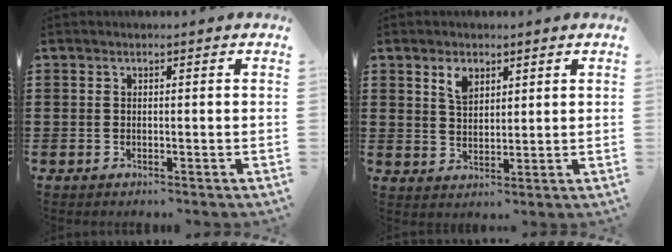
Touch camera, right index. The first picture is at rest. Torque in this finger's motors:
{"motor_torque": [0.34, -0.21, 0.08, 0.08]}